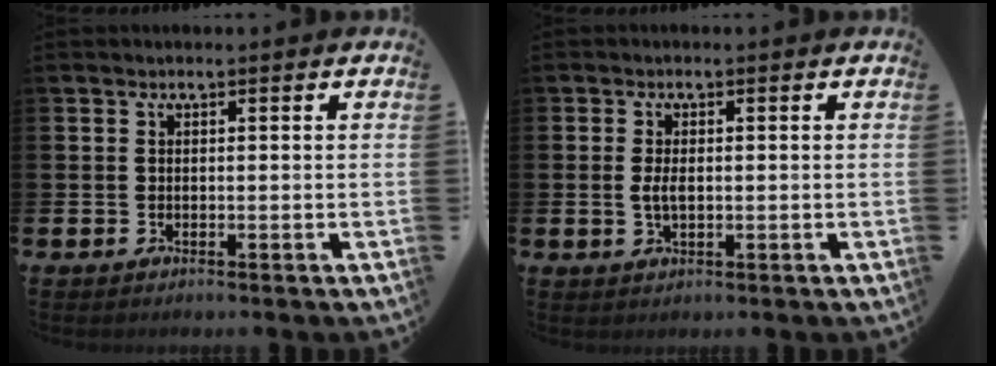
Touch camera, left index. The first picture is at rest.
{"total": 2.3, "force": [0.0, 1.1, 2.0], "torque": [-0.034, 0.004, -0.004]}